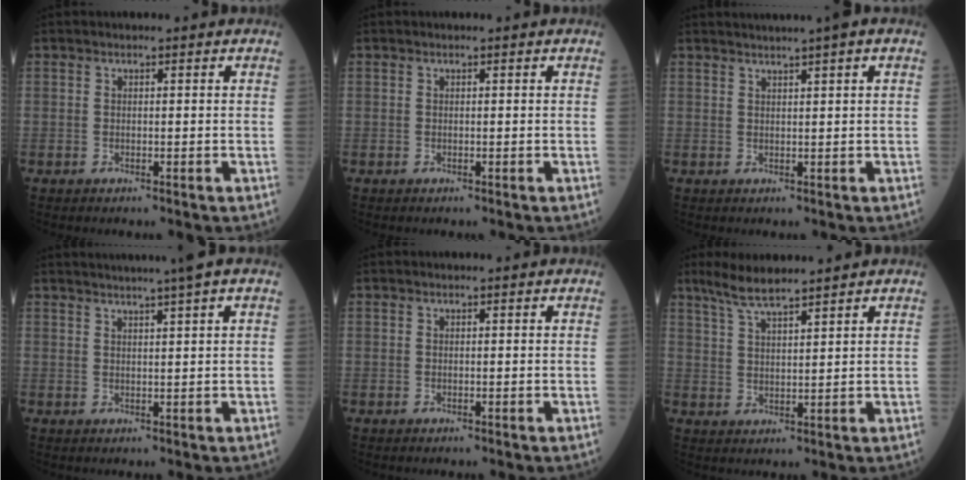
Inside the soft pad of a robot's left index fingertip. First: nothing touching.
{"total": 0.0}
{"total": 4.3, "force": [3.3, -0.7, 2.7], "torque": [-0.043, 0.019, 0.053]}
{"total": 5.9, "force": [4.6, -1.2, 3.5], "torque": [-0.053, 0.013, 0.062]}
{"total": 0.0}
{"total": 5.8, "force": [4.9, 0.3, 3.1], "torque": [-0.071, 0.011, 0.099]}